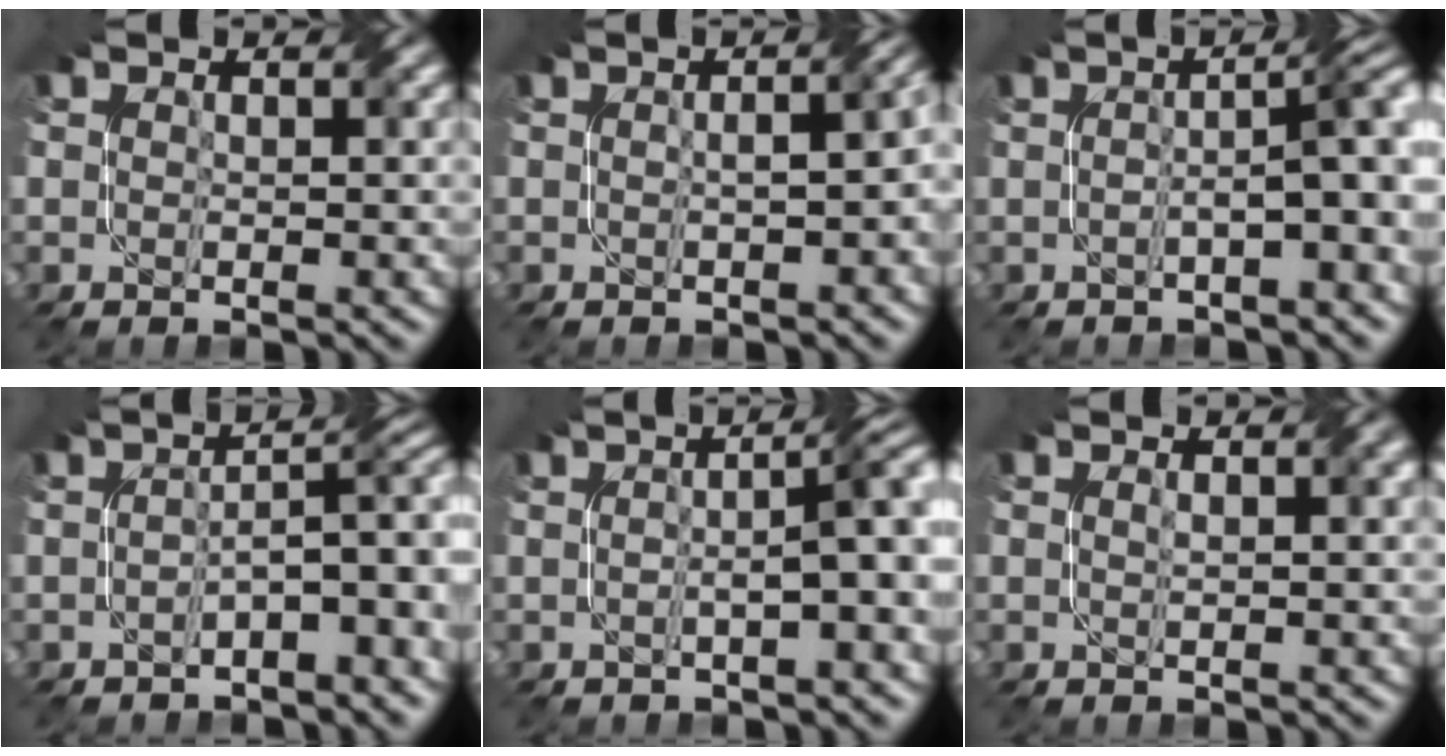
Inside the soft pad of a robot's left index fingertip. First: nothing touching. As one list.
[{"total": 5.8, "force": [-0.4, 2.6, 5.2], "torque": [-0.042, 0.004, -0.007]}, {"total": 5.0, "force": [-0.4, 1.0, 4.9], "torque": [-0.066, 0.015, -0.009]}, {"total": 5.2, "force": [-1.4, 1.7, 4.7], "torque": [-0.061, 0.010, -0.028]}, {"total": 5.4, "force": [0.2, 1.1, 5.3], "torque": [-0.062, 0.015, 0.002]}, {"total": 1.0, "force": [0.5, 0.0, 0.9], "torque": [-0.015, 0.006, 0.006]}]